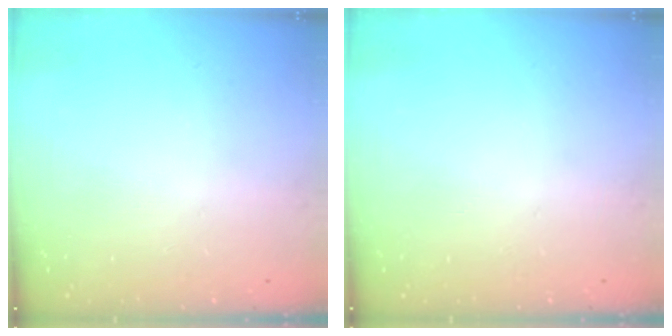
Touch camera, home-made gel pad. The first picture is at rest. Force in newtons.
{"total": 0.0}